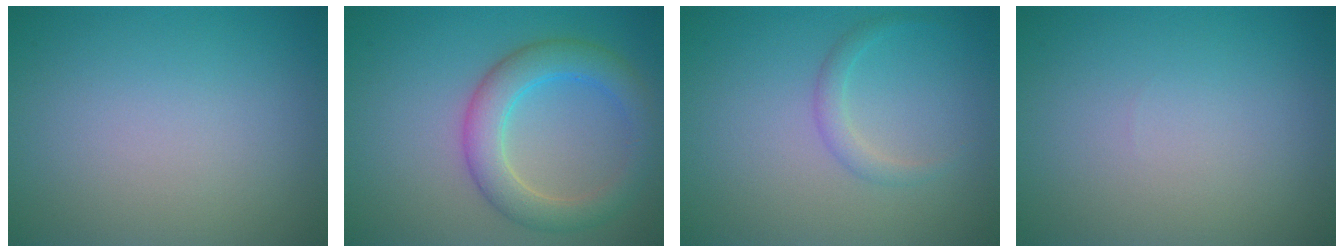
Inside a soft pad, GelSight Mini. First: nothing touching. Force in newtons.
{"total": 4.8, "press": 4.8, "slide": 0.3}
{"total": 1.4, "press": 1.3, "slide": 0.1}
{"total": 0.0}